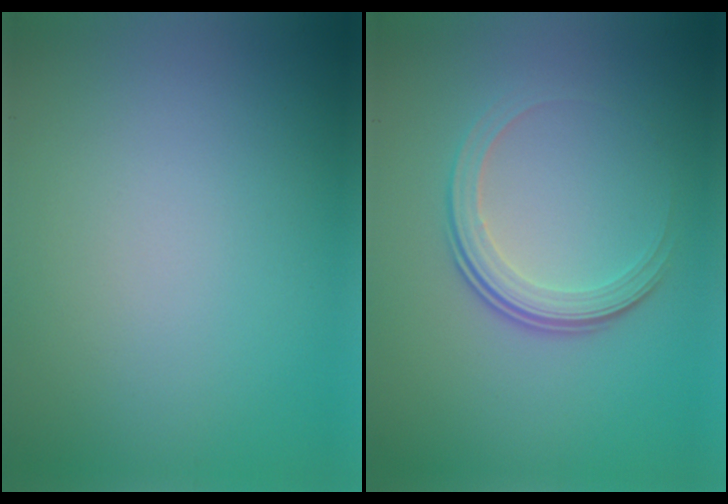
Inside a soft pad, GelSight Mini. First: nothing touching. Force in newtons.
{"total": 4.0, "press": 2.6, "slide": 3.0}